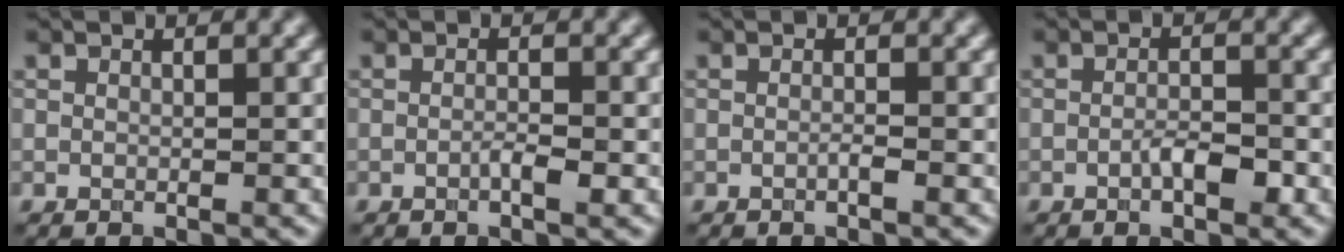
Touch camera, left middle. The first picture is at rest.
{"total": 1.4, "force": [-0.5, 0.2, 1.3], "torque": [-0.023, -0.002, -0.011]}
{"total": 0.7, "force": [-0.4, 0.1, 0.6], "torque": [-0.010, 0.000, -0.008]}
{"total": 2.3, "force": [-0.9, 0.8, 2.0], "torque": [-0.037, -0.002, -0.017]}